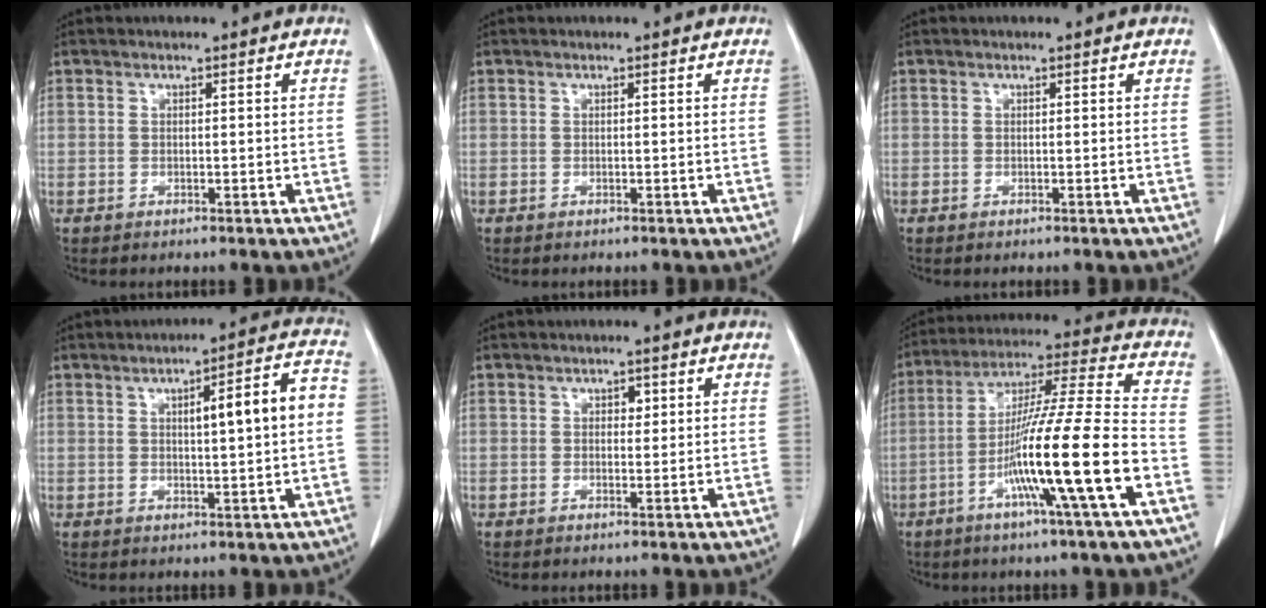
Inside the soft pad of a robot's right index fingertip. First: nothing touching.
{"total": 0.0}
{"total": 0.0}
{"total": 8.9, "force": [0.9, 0.9, 8.8], "torque": [-0.123, 0.022, 0.013]}
{"total": 1.3, "force": [0.5, 0.9, 0.9], "torque": [-0.009, 0.000, 0.005]}
{"total": 17.8, "force": [-6.3, -1.2, 16.6], "torque": [-0.295, -0.008, -0.116]}